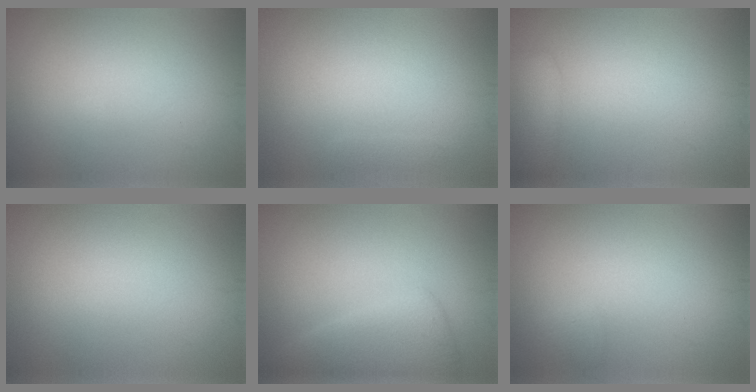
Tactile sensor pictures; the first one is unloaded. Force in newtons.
{"total": 0.7, "press": 0.7, "slide": 0.1}
{"total": 2.5, "press": 2.5, "slide": 0.2}
{"total": 0.0}
{"total": 4.6, "press": 4.6, "slide": 0.4}
{"total": 0.7, "press": 0.7, "slide": 0.1}